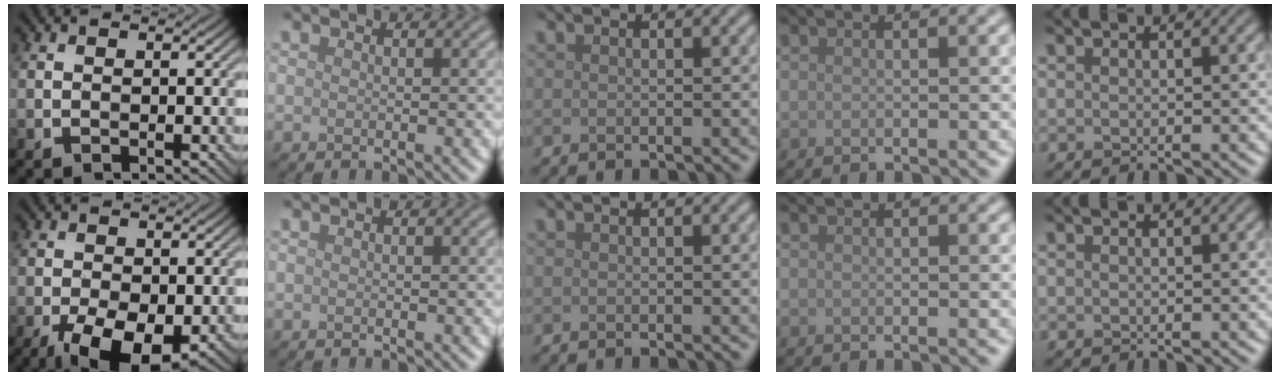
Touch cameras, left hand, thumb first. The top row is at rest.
{"thumb": {"total": 8.8, "force": [-3.6, 4.3, 6.7], "torque": [-0.126, -0.018, -0.058]}}